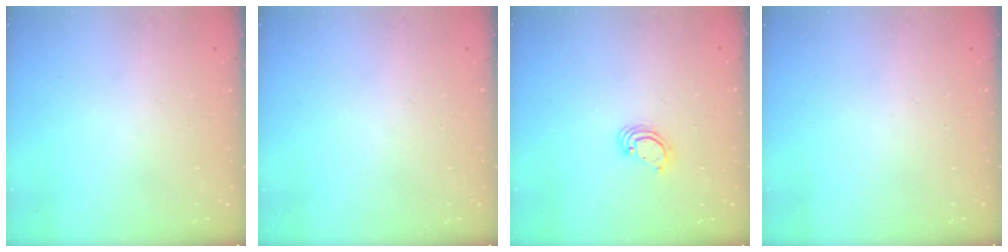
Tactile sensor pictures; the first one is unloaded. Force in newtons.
{"total": 0.0}
{"total": 3.6, "press": 3.6, "slide": 0.2}
{"total": 0.0}